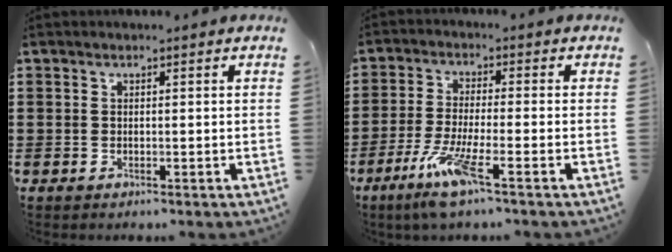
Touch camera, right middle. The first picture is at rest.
{"total": 7.6, "force": [-4.2, 0.8, 6.3], "torque": [-0.131, -0.011, -0.077]}